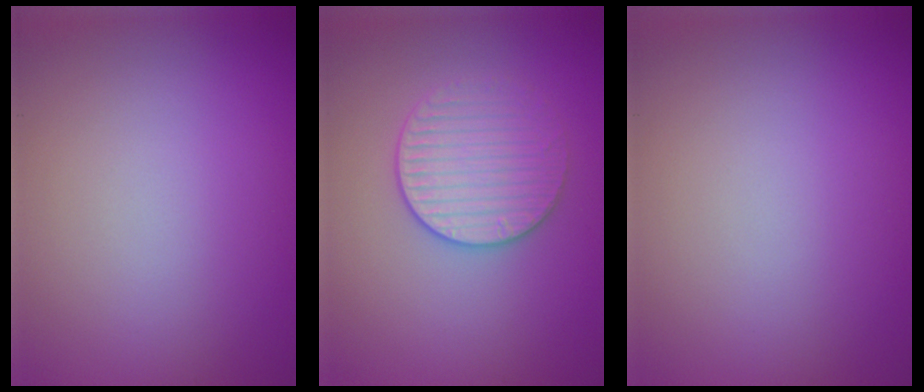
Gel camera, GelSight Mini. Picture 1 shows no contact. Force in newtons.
{"total": 3.2, "press": 3.1, "slide": 0.5}
{"total": 0.0}